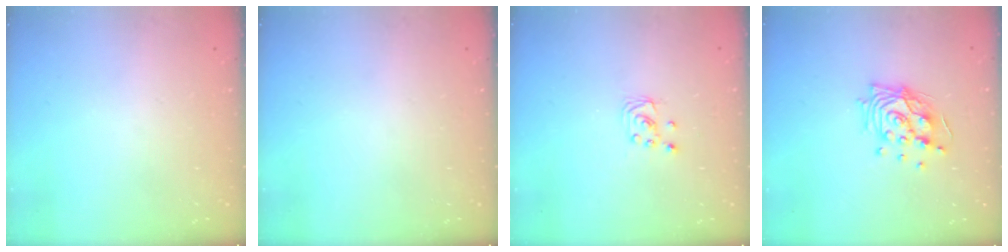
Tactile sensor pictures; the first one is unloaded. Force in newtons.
{"total": 0.0}
{"total": 2.2, "press": 2.2, "slide": 0.2}
{"total": 14.4, "press": 13.6, "slide": 4.7}